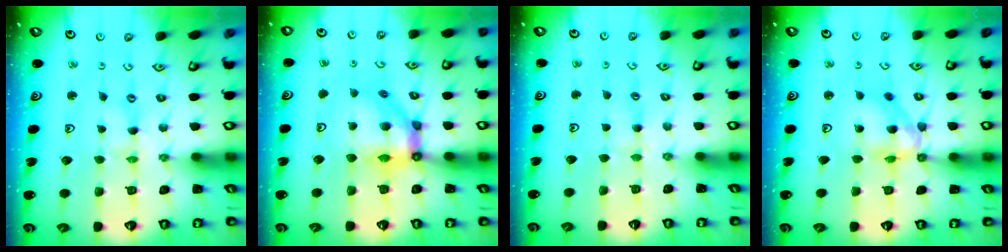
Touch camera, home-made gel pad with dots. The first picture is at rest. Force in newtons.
{"total": 10.4, "press": 10.4, "slide": 1.1}
{"total": 2.9, "press": 2.9, "slide": 0.4}
{"total": 11.8, "press": 11.7, "slide": 1.1}